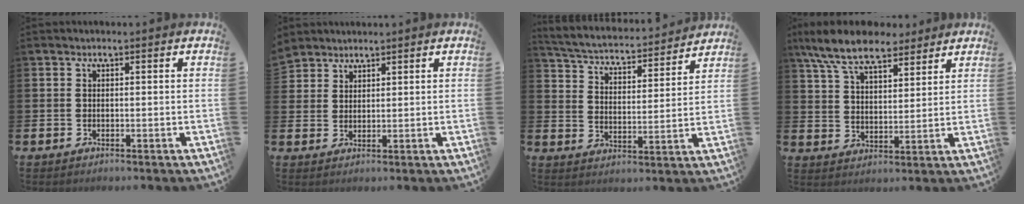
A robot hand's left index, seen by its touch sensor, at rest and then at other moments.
{"total": 3.0, "force": [2.9, 0.8, -0.5], "torque": [0.009, -0.016, 0.054]}
{"total": 4.3, "force": [4.1, 0.8, 0.8], "torque": [-0.047, -0.040, 0.064]}
{"total": 9.1, "force": [7.9, 2.8, 3.4], "torque": [-0.095, -0.026, 0.147]}